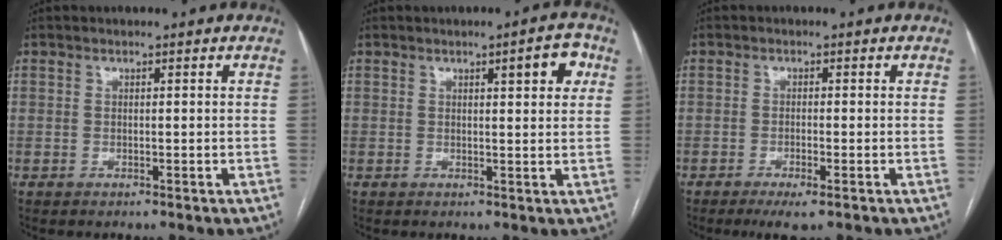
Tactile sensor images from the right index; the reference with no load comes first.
{"total": 4.3, "force": [1.7, 0.9, 3.8], "torque": [-0.047, 0.005, 0.022]}
{"total": 3.6, "force": [-2.2, 0.6, 2.9], "torque": [-0.050, -0.008, -0.033]}